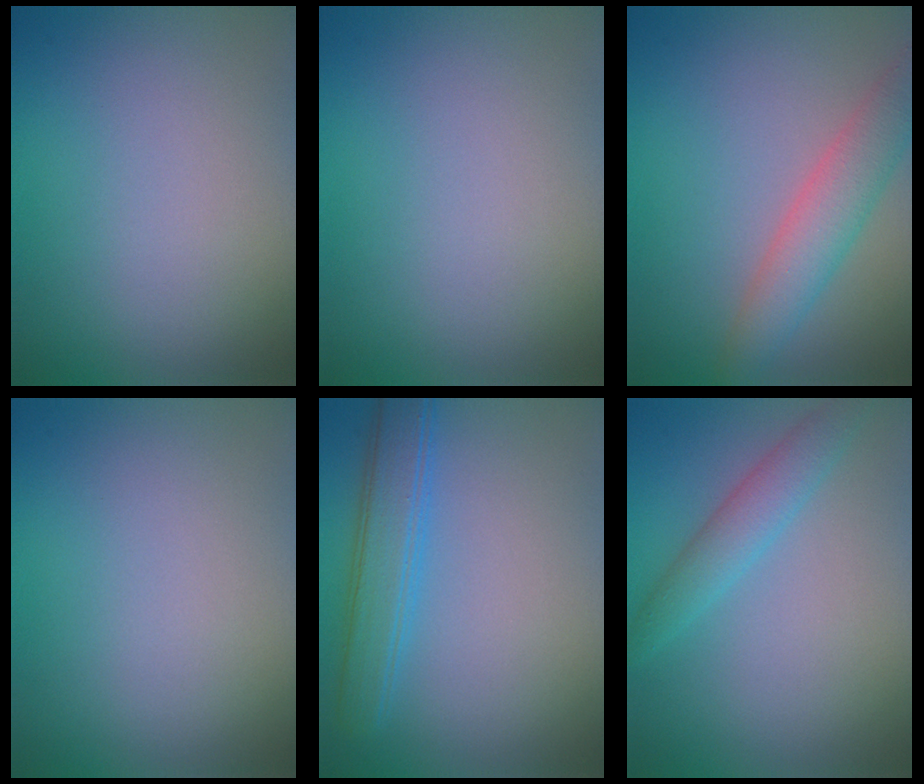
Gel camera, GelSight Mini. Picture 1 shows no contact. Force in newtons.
{"total": 0.0}
{"total": 4.1, "press": 4.1, "slide": 0.2}
{"total": 0.0}
{"total": 3.7, "press": 3.7, "slide": 0.1}
{"total": 2.6, "press": 2.6, "slide": 0.0}